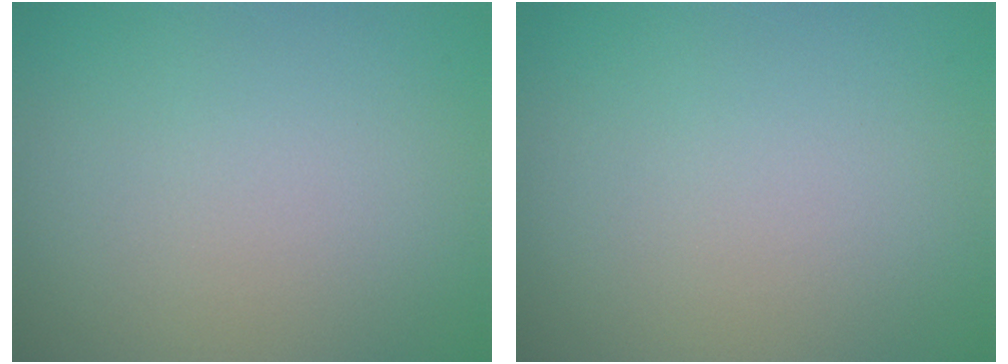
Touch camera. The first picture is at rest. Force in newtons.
{"total": 0.0}